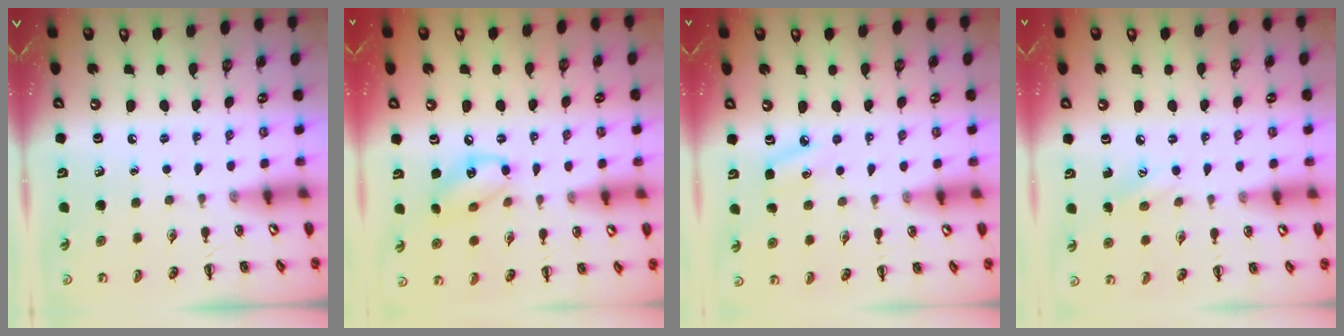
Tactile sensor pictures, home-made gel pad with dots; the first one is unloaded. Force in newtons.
{"total": 11.1, "press": 11.0, "slide": 1.2}
{"total": 5.3, "press": 5.0, "slide": 1.7}
{"total": 6.5, "press": 6.3, "slide": 1.7}